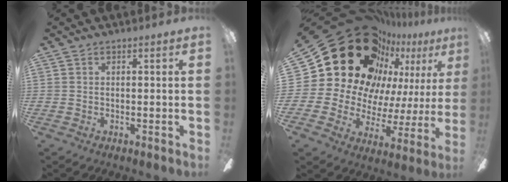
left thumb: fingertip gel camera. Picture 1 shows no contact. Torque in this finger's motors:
{"motor_torque": [1.58, 3.43, 1.35, -1.42, 0.15]}